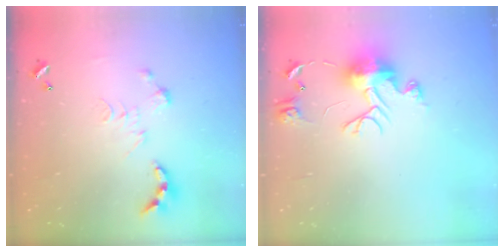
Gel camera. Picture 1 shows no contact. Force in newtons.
{"total": 10.5, "press": 10.5, "slide": 1.0}